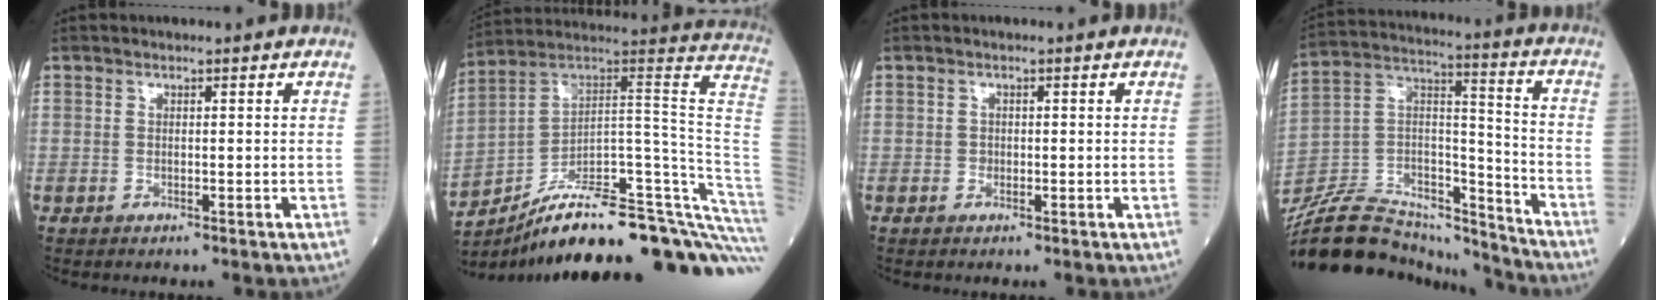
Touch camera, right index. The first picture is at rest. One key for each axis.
{"total": 33.0, "fx": -23.8, "fy": 4.7, "fz": 22.3, "tx": -0.215, "ty": 0.026, "tz": -0.338}
{"total": 0.7, "fx": -0.2, "fy": 0.7, "fz": 0.2, "tx": -0.004, "ty": 0.003, "tz": -0.004}
{"total": 24.2, "fx": -22.3, "fy": 5.9, "fz": 7.4, "tx": -0.185, "ty": 0.028, "tz": -0.378}